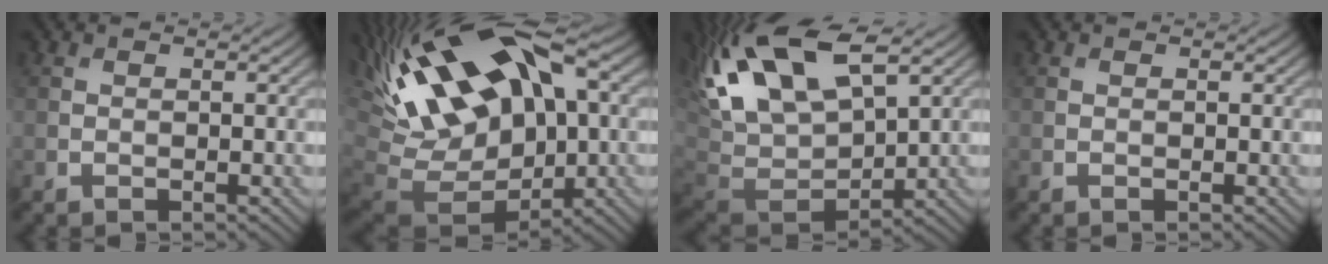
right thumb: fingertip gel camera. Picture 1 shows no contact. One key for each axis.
{"total": 20.0, "fx": 4.7, "fy": 10.4, "fz": 16.5, "tx": -0.312, "ty": 0.013, "tz": 0.086}
{"total": 17.3, "fx": 6.5, "fy": 8.4, "fz": 13.6, "tx": -0.300, "ty": 0.011, "tz": 0.130}
{"total": 0.0}